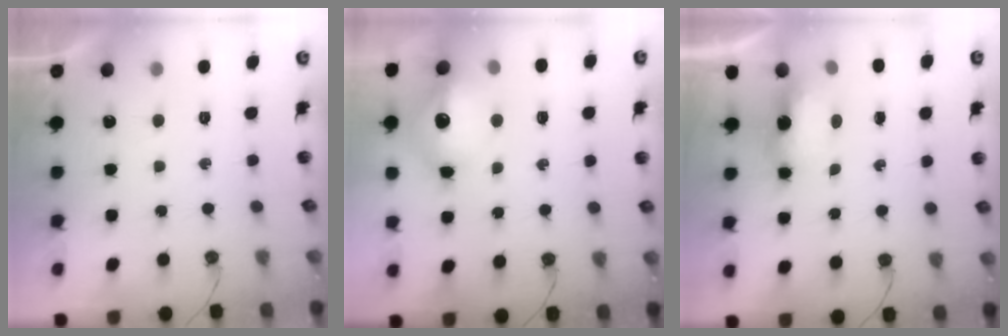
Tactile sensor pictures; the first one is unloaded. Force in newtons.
{"total": 13.4, "press": 13.3, "slide": 1.5}
{"total": 6.2, "press": 6.2, "slide": 0.4}